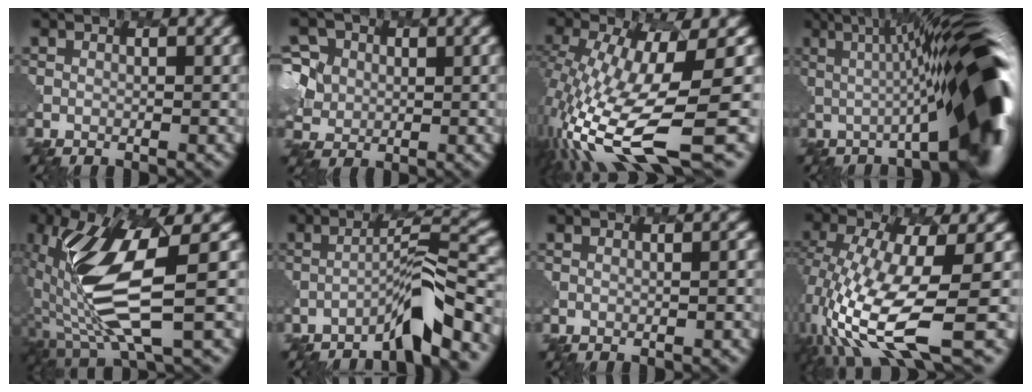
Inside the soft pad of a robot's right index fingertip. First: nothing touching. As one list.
[{"total": 7.4, "force": [2.8, 6.8, 1.3], "torque": [-0.063, 0.043, -0.002]}, {"total": 7.5, "force": [-3.3, 0.7, 6.7], "torque": [-0.189, -0.002, -0.075]}, {"total": 10.5, "force": [1.5, 0.3, 10.4], "torque": [-0.113, 0.046, -0.011]}, {"total": 7.7, "force": [0.6, 2.5, 7.3], "torque": [-0.186, -0.009, -0.005]}, {"total": 4.0, "force": [-3.6, -1.2, 1.3], "torque": [-0.045, 0.036, -0.094]}, {"total": 1.3, "force": [-0.2, 0.4, 1.2], "torque": [-0.002, 0.005, 0.003]}, {"total": 7.6, "force": [-3.1, 1.6, 6.7], "torque": [-0.193, -0.006, -0.066]}]